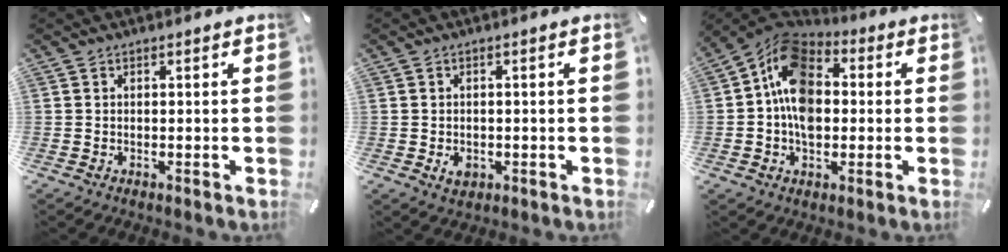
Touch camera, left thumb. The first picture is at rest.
{"total": 2.8, "force": [-0.8, 2.2, 1.6], "torque": [-0.034, 0.001, -0.015]}
{"total": 12.8, "force": [-0.1, 9.6, 8.3], "torque": [-0.158, 0.010, -0.007]}